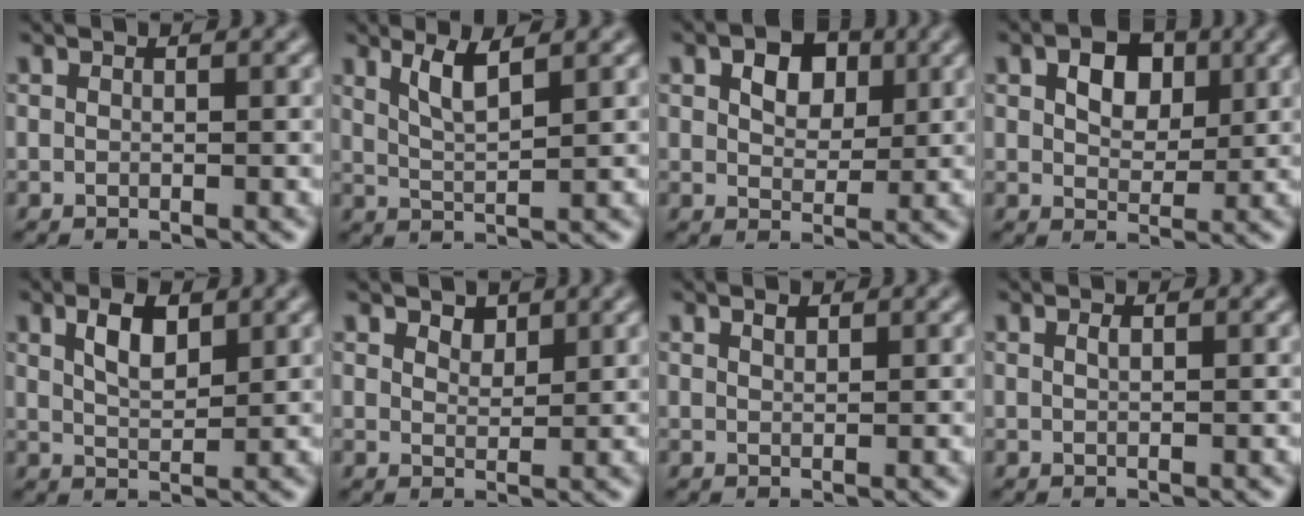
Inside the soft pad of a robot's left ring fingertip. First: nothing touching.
{"total": 2.9, "force": [1.8, 0.6, 2.2], "torque": [-0.040, -0.004, 0.037]}
{"total": 4.3, "force": [1.7, 2.8, 2.8], "torque": [-0.042, 0.004, 0.019]}
{"total": 4.4, "force": [1.6, 2.9, 2.9], "torque": [-0.048, 0.003, 0.019]}
{"total": 3.2, "force": [1.6, 1.4, 2.4], "torque": [-0.049, 0.003, 0.032]}
{"total": 1.6, "force": [1.2, 0.8, 0.6], "torque": [-0.010, -0.002, 0.020]}
{"total": 0.8, "force": [0.7, 0.3, 0.4], "torque": [-0.009, -0.001, 0.013]}
{"total": 0.6, "force": [0.3, 0.2, 0.4], "torque": [-0.010, 0.002, 0.006]}